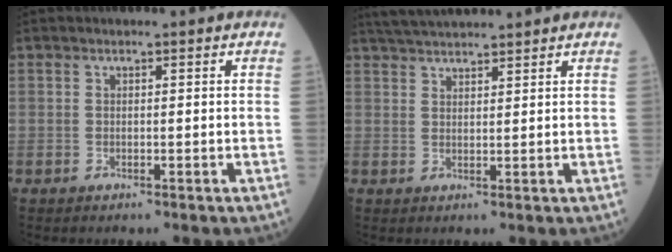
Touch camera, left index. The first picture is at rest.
{"total": 7.7, "force": [7.1, 0.5, 2.8], "torque": [-0.053, 0.036, 0.120]}